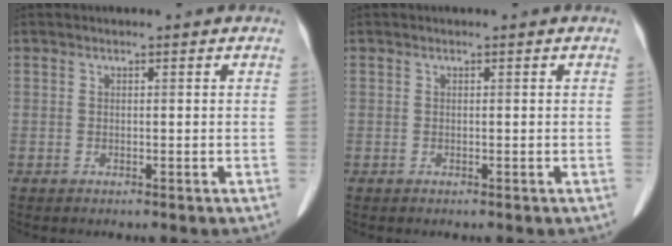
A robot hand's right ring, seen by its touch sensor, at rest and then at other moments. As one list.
[{"total": 0.0}]